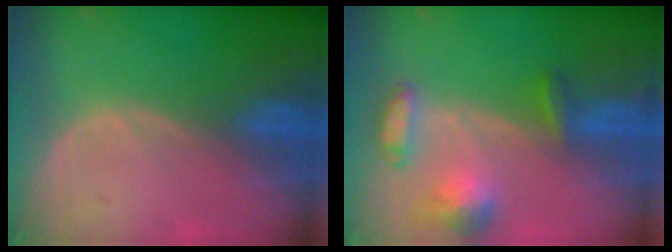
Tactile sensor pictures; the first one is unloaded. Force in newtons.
{"total": 6.4, "press": 6.4, "slide": 0.5}